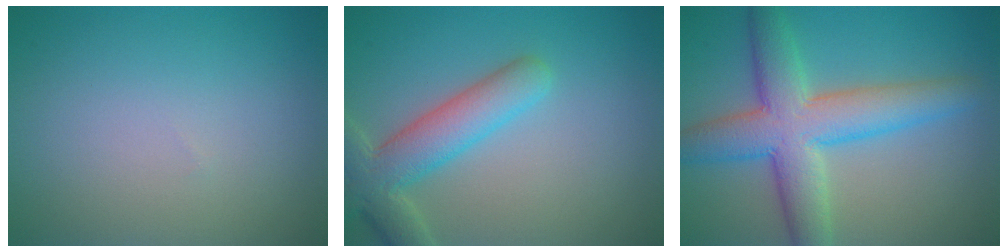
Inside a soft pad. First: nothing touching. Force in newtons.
{"total": 5.5, "press": 5.5, "slide": 0.4}
{"total": 7.9, "press": 7.9, "slide": 0.3}